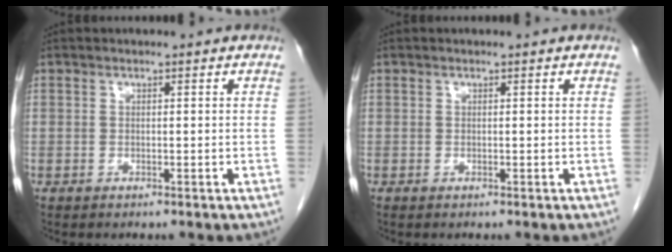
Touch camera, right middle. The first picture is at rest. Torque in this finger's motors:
{"motor_torque": [-0.33, -0.15, -0.02, -0.01]}